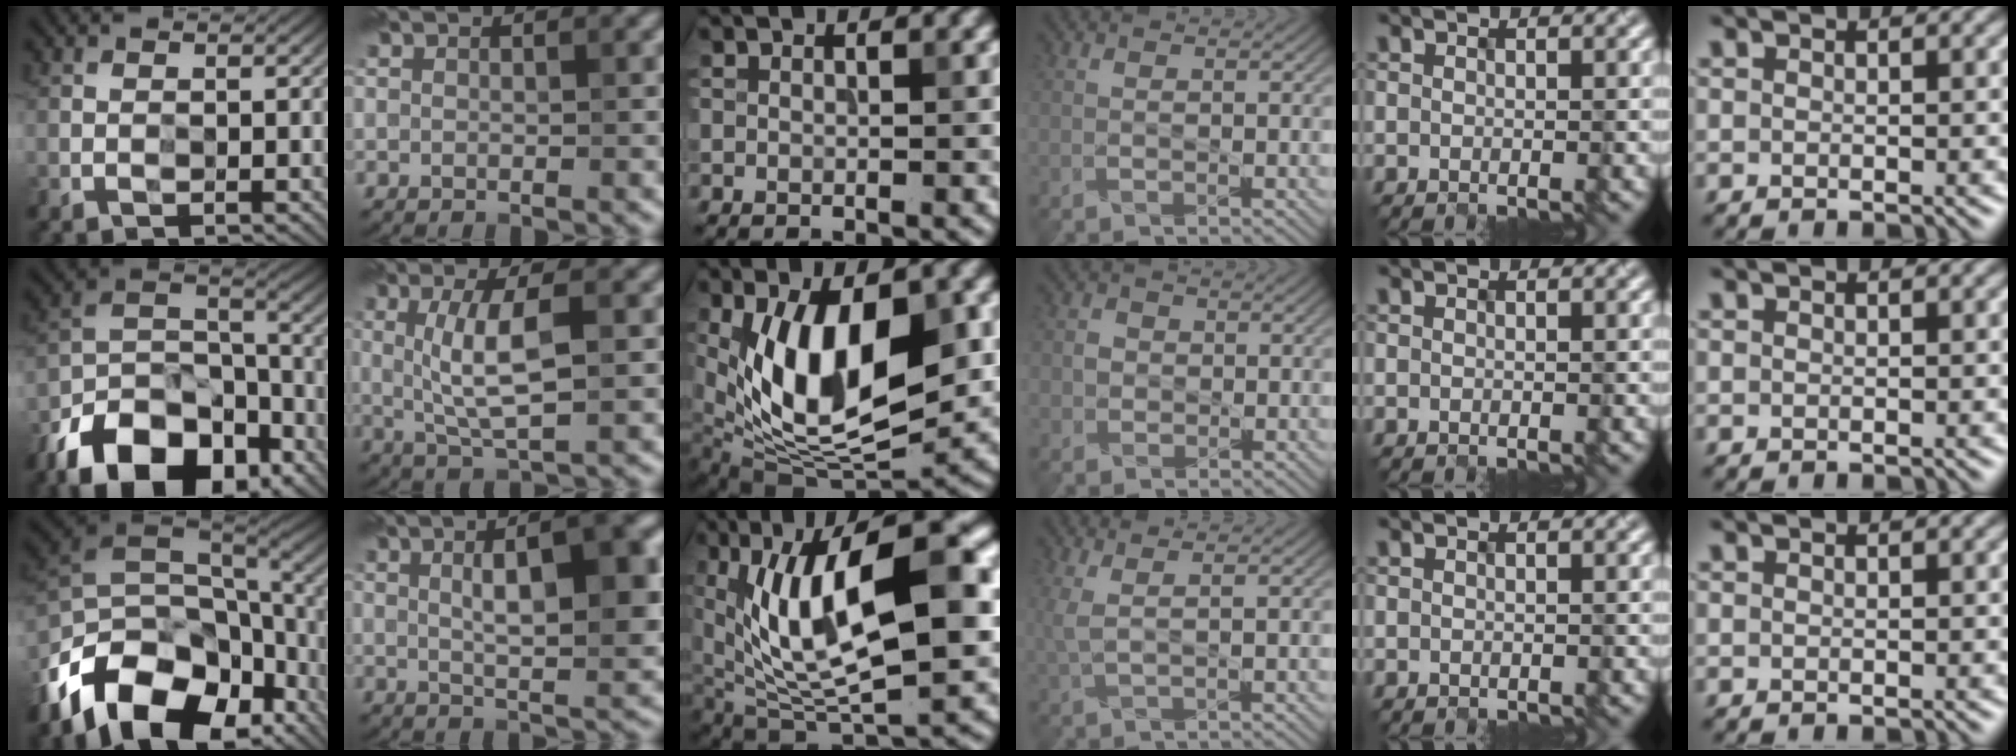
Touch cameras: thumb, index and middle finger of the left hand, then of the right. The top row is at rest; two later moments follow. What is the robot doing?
{"motion": "extract", "object": "keycard holder"}